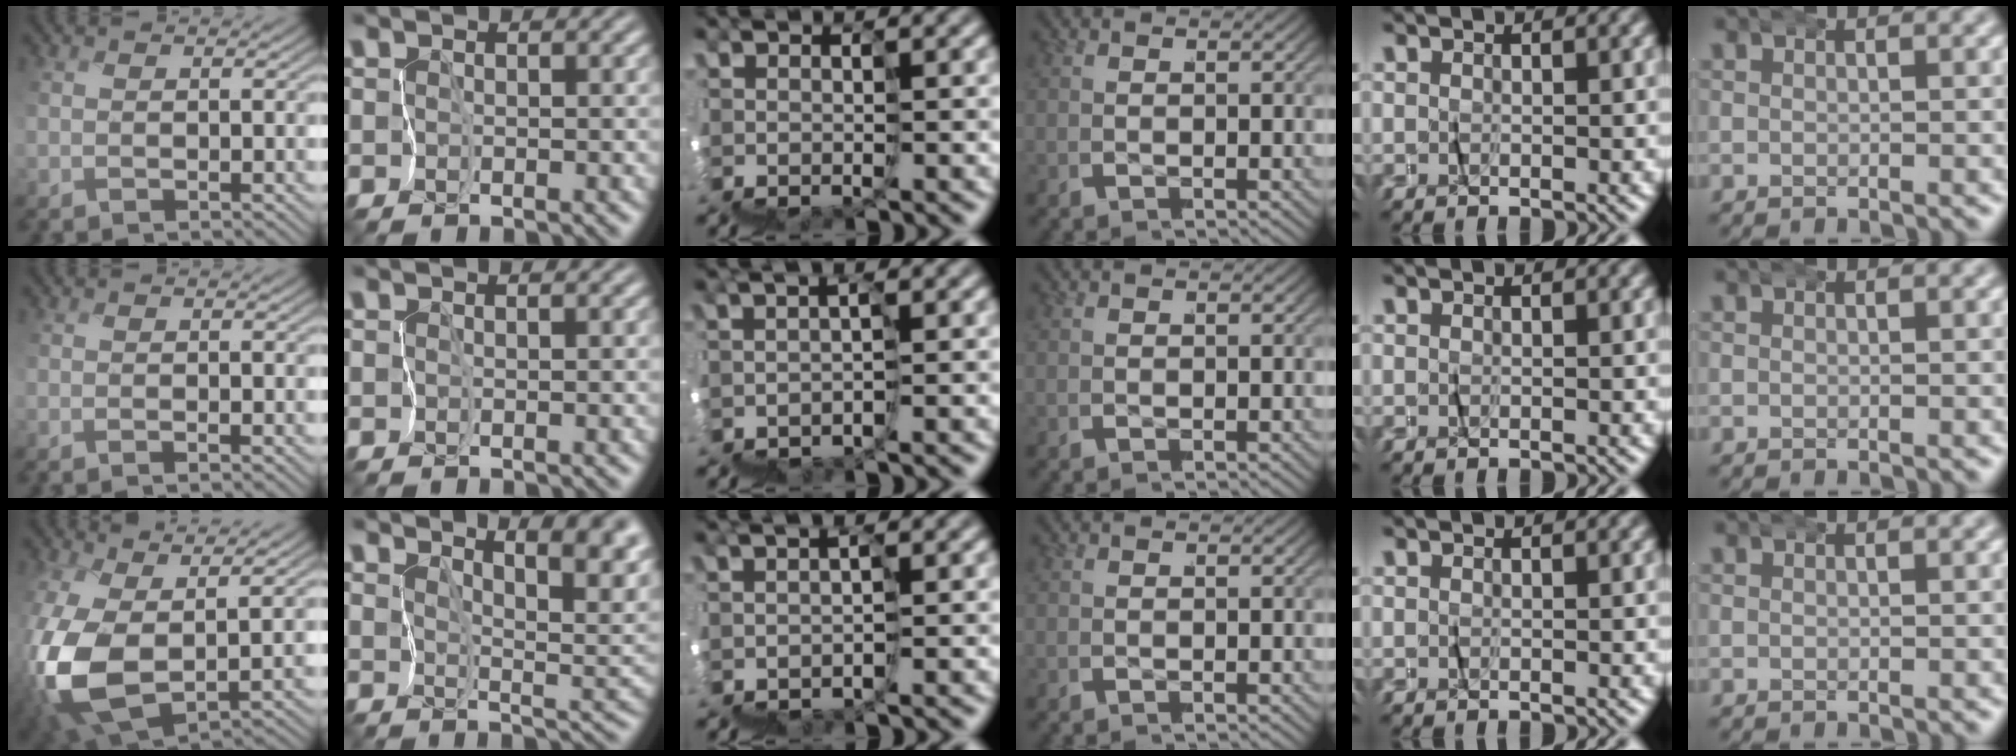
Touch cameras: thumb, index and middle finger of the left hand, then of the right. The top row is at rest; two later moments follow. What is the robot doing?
{"motion": "wrap", "object": "felt sheet"}